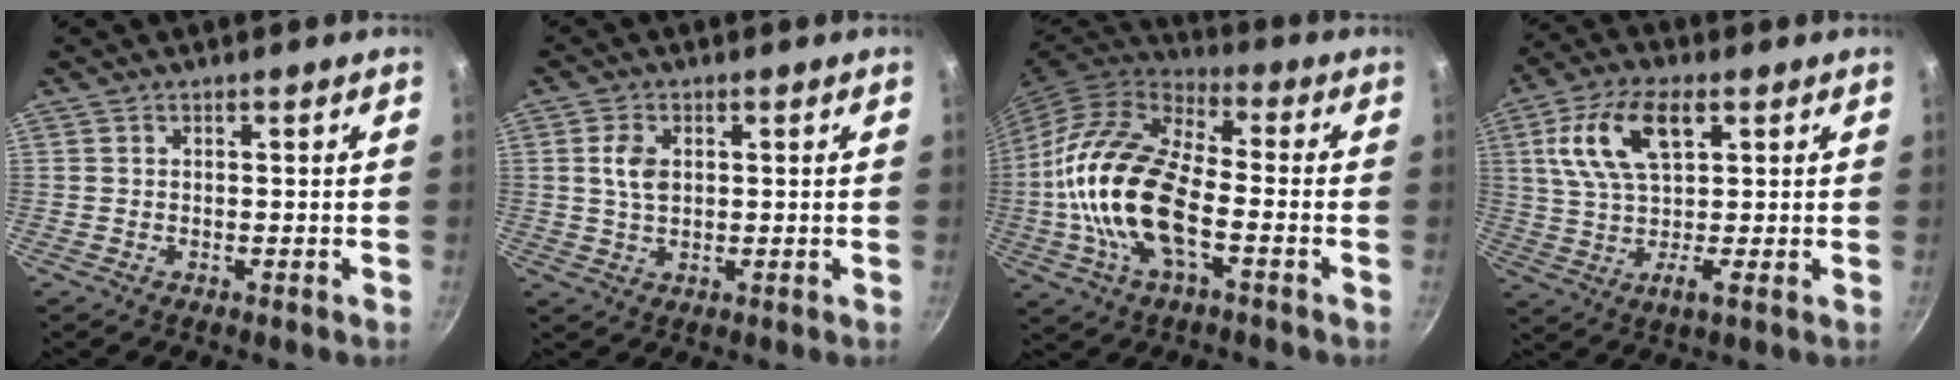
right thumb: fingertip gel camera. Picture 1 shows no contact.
{"total": 4.7, "force": [0.9, 3.0, 3.5], "torque": [-0.061, 0.000, 0.017]}
{"total": 19.8, "force": [-3.8, 9.4, 17.0], "torque": [-0.325, 0.029, -0.083]}
{"total": 13.3, "force": [4.3, 6.4, 10.8], "torque": [-0.193, 0.009, 0.066]}